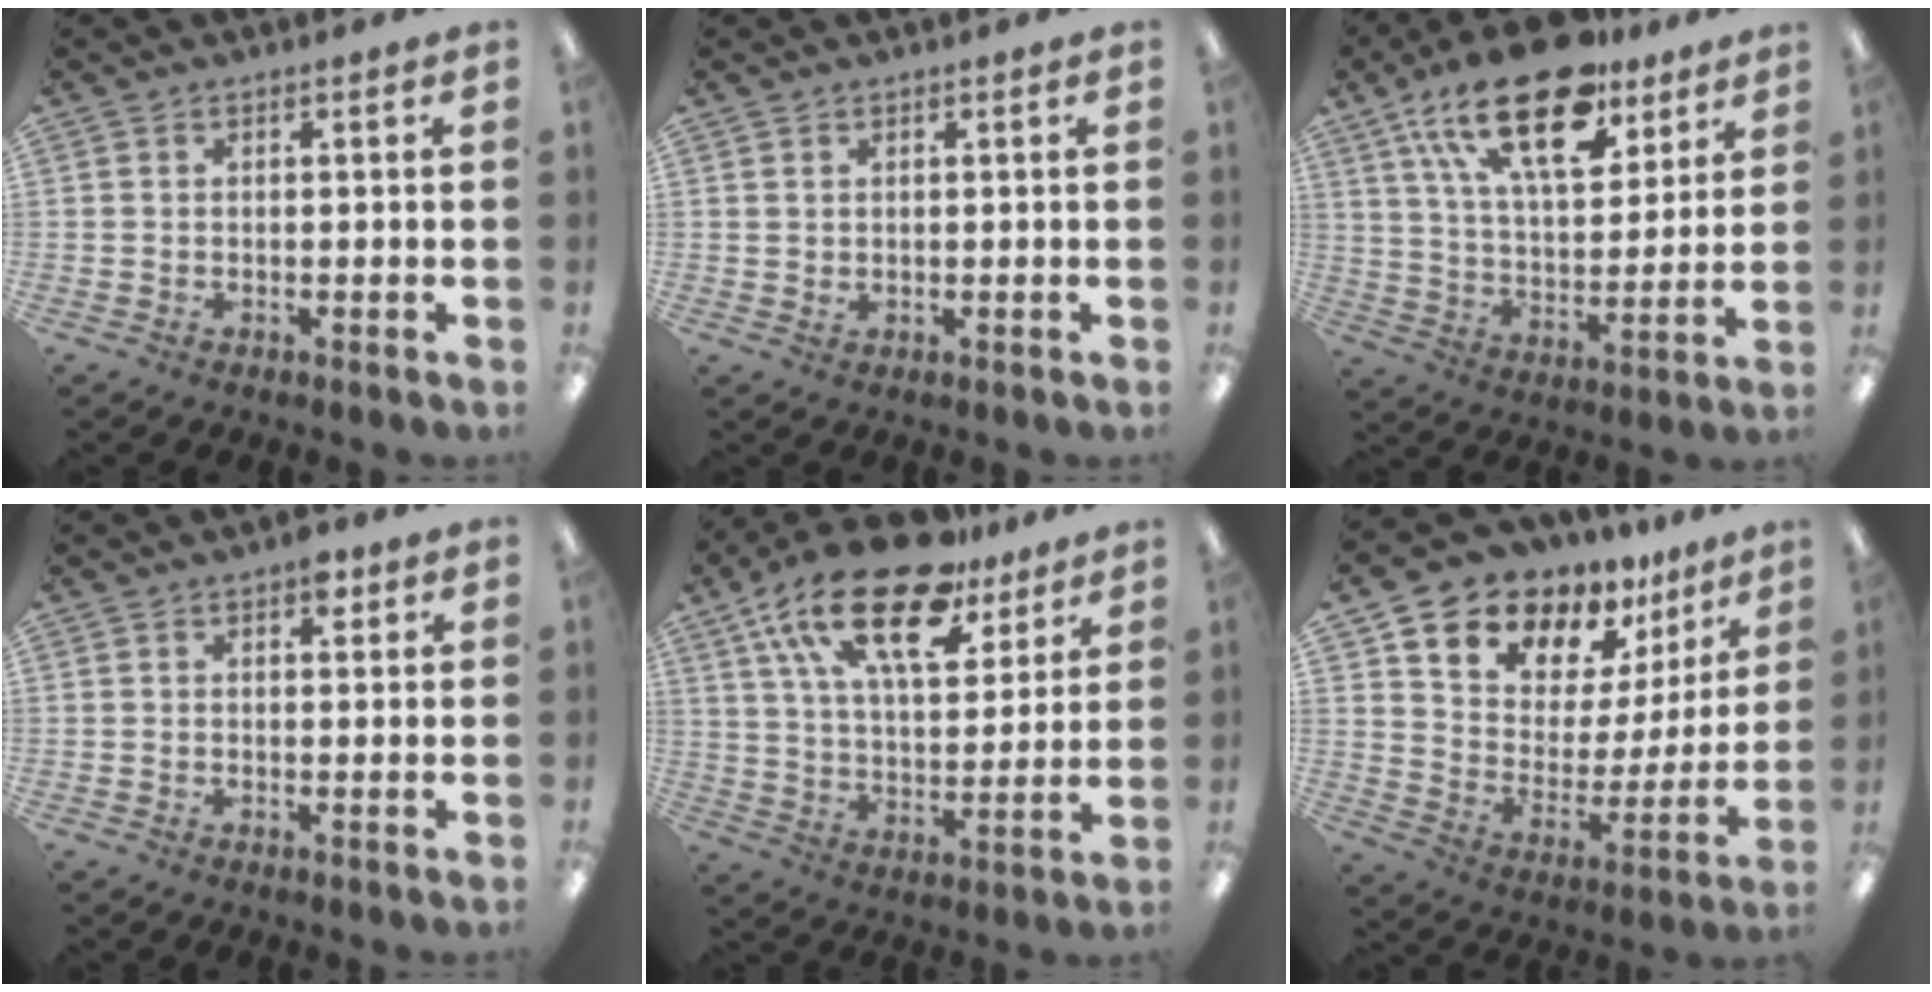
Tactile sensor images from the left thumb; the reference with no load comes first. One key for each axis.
{"total": 1.2, "fx": 0.8, "fy": 0.9, "fz": 0.2, "tx": 0.003, "ty": -0.001, "tz": 0.012}
{"total": 23.9, "fx": 14.8, "fy": 10.9, "fz": 15.2, "tx": -0.257, "ty": -0.070, "tz": 0.256}
{"total": 3.3, "fx": 1.8, "fy": 1.8, "fz": 2.2, "tx": -0.015, "ty": -0.009, "tz": 0.024}
{"total": 23.5, "fx": 15.1, "fy": 10.4, "fz": 14.7, "tx": -0.249, "ty": -0.077, "tz": 0.262}
{"total": 12.2, "fx": 10.9, "fy": 5.3, "fz": 0.3, "tx": -0.027, "ty": -0.116, "tz": 0.202}